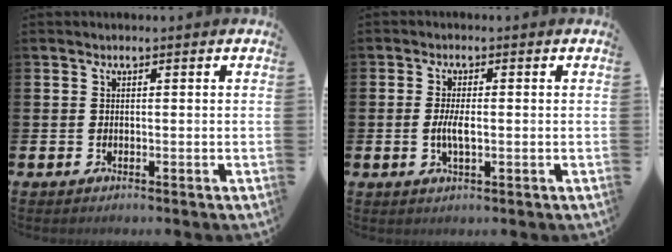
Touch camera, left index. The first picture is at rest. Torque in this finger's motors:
{"motor_torque": [0.67, 0.31, 0.14, 0.10]}